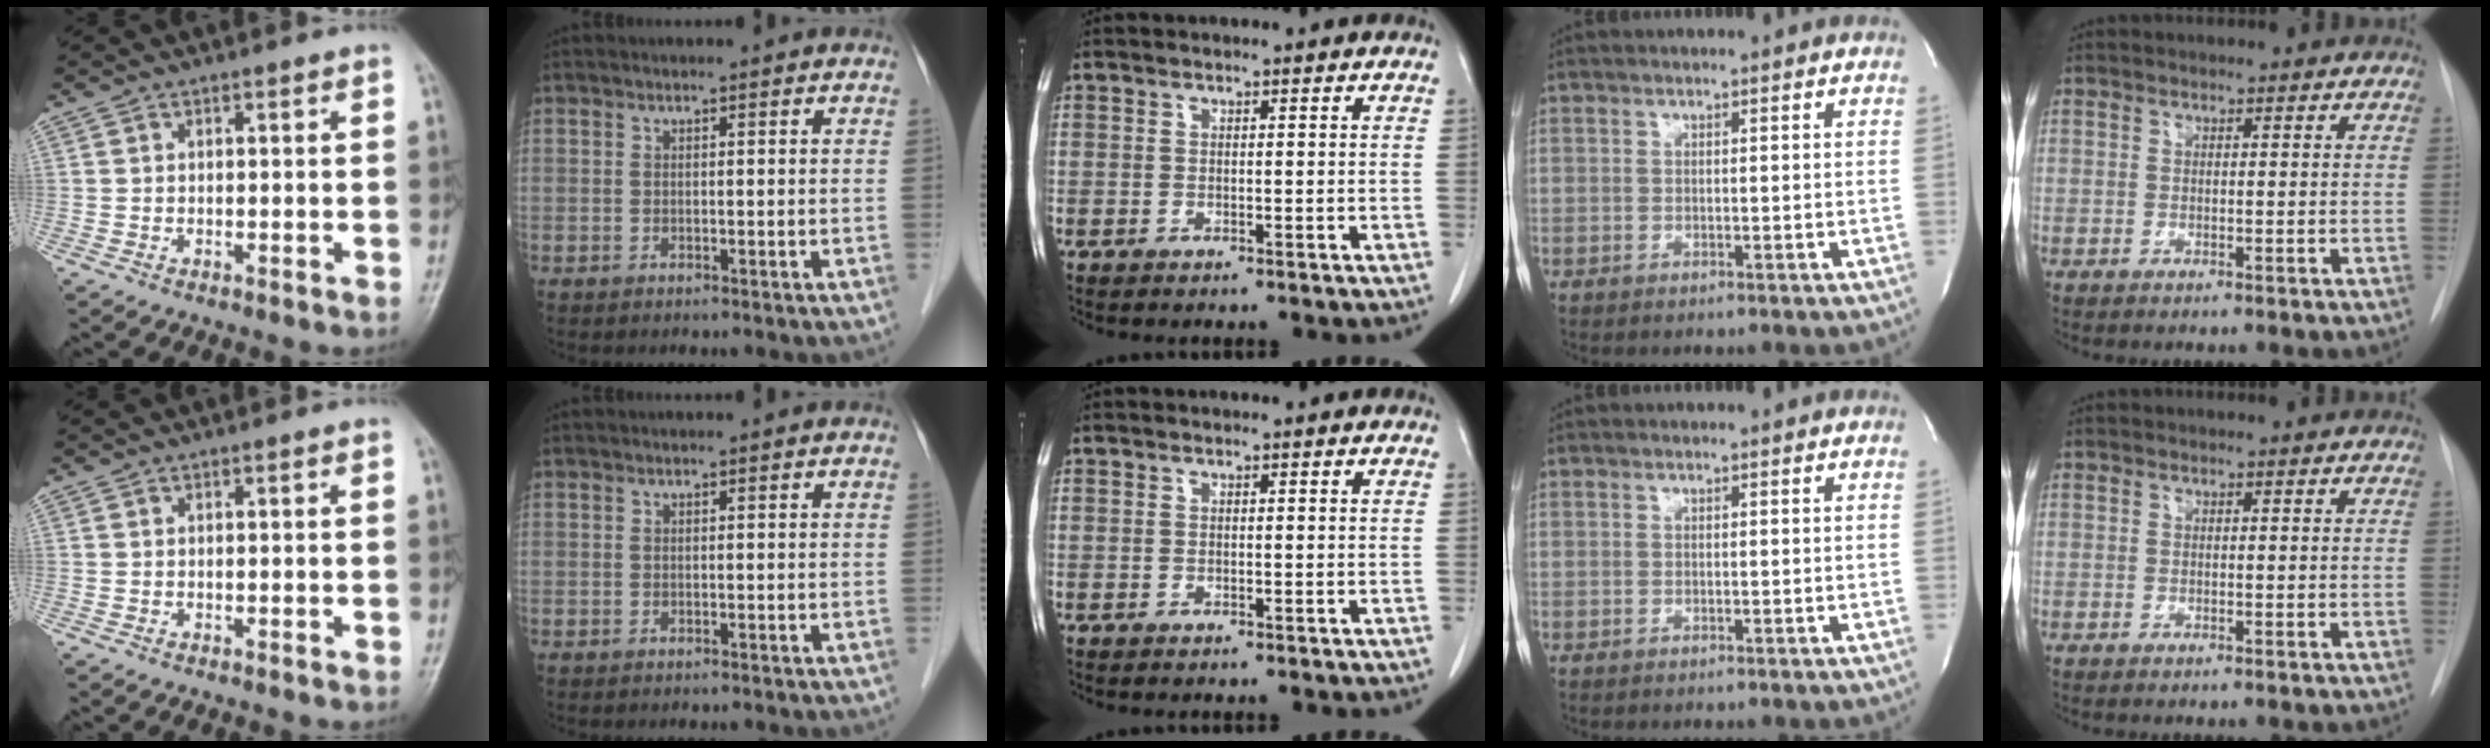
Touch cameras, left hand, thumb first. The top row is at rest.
{}